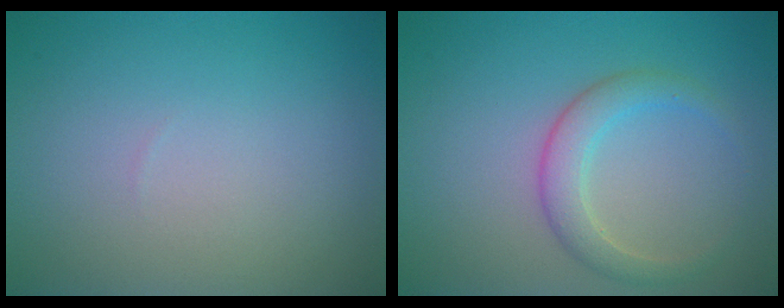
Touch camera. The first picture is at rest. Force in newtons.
{"total": 2.7, "press": 2.7, "slide": 0.2}